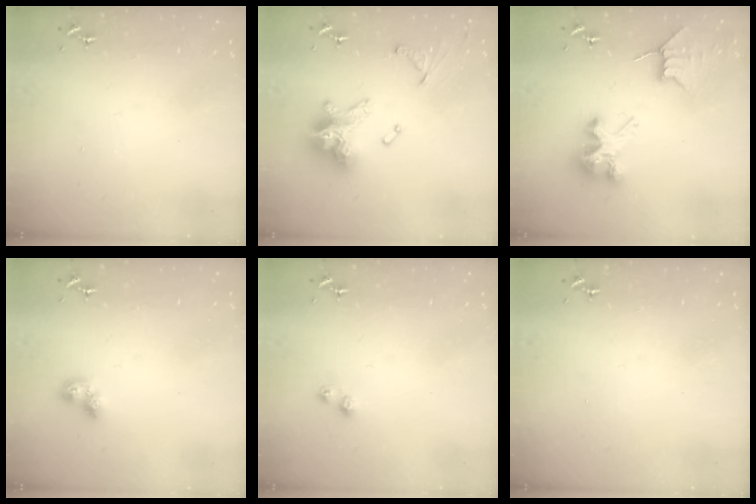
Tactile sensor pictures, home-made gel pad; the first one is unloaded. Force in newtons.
{"total": 17.5, "press": 17.5, "slide": 1.7}
{"total": 8.7, "press": 8.6, "slide": 0.6}
{"total": 6.0, "press": 6.0, "slide": 0.3}
{"total": 3.4, "press": 3.4, "slide": 0.5}
{"total": 0.0}